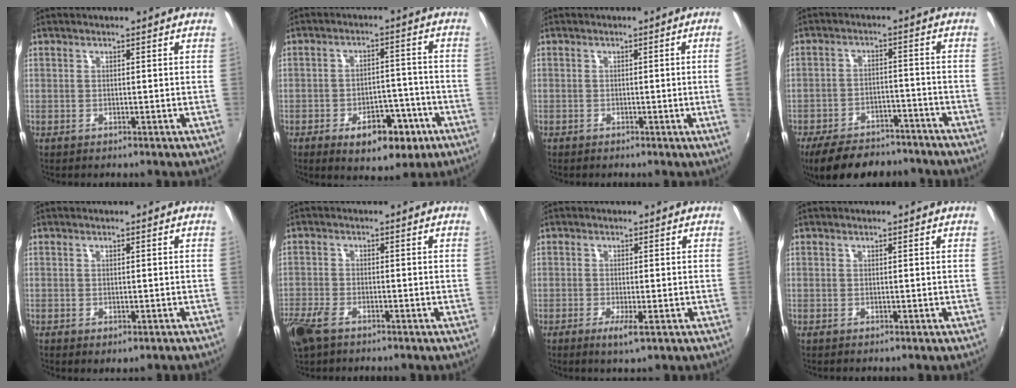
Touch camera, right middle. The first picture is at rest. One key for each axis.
{"total": 10.2, "fx": -5.5, "fy": 5.5, "fz": 6.6, "tx": -0.108, "ty": 0.010, "tz": -0.063}
{"total": 3.1, "fx": -0.1, "fy": -1.6, "fz": 2.6, "tx": -0.046, "ty": -0.010, "tz": 0.006}
{"total": 16.9, "fx": -13.8, "fy": 6.3, "fz": 7.5, "tx": -0.161, "ty": -0.009, "tz": -0.194}
{"total": 1.5, "fx": -0.7, "fy": 0.8, "fz": 1.1, "tx": -0.019, "ty": -0.008, "tz": -0.008}
{"total": 7.1, "fx": -4.6, "fy": 3.2, "fz": 4.4, "tx": -0.119, "ty": -0.019, "tz": -0.093}
{"total": 3.1, "fx": -1.4, "fy": 0.4, "fz": 2.7, "tx": -0.058, "ty": -0.010, "tz": -0.027}
{"total": 0.0}